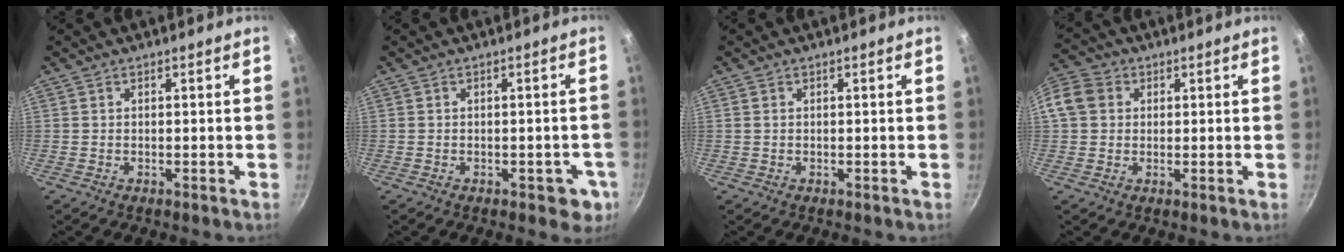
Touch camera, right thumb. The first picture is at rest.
{"total": 4.6, "force": [-1.5, 2.8, 3.3], "torque": [-0.013, 0.012, -0.012]}
{"total": 0.7, "force": [0.2, 0.5, 0.4], "torque": [-0.007, 0.002, 0.003]}
{"total": 10.7, "force": [1.9, 9.2, 5.1], "torque": [-0.104, 0.026, 0.023]}